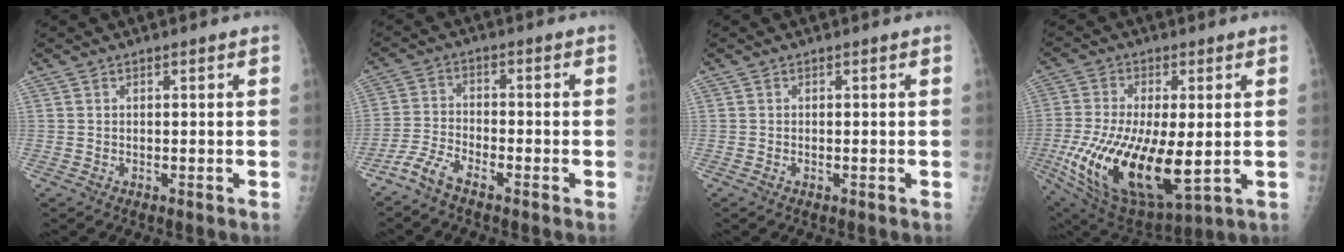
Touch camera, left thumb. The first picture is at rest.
{"total": 4.9, "force": [-4.0, 1.1, 2.6], "torque": [-0.065, 0.013, -0.088]}
{"total": 0.0}
{"total": 22.9, "force": [-3.6, 9.9, 20.4], "torque": [-0.415, -0.040, -0.038]}